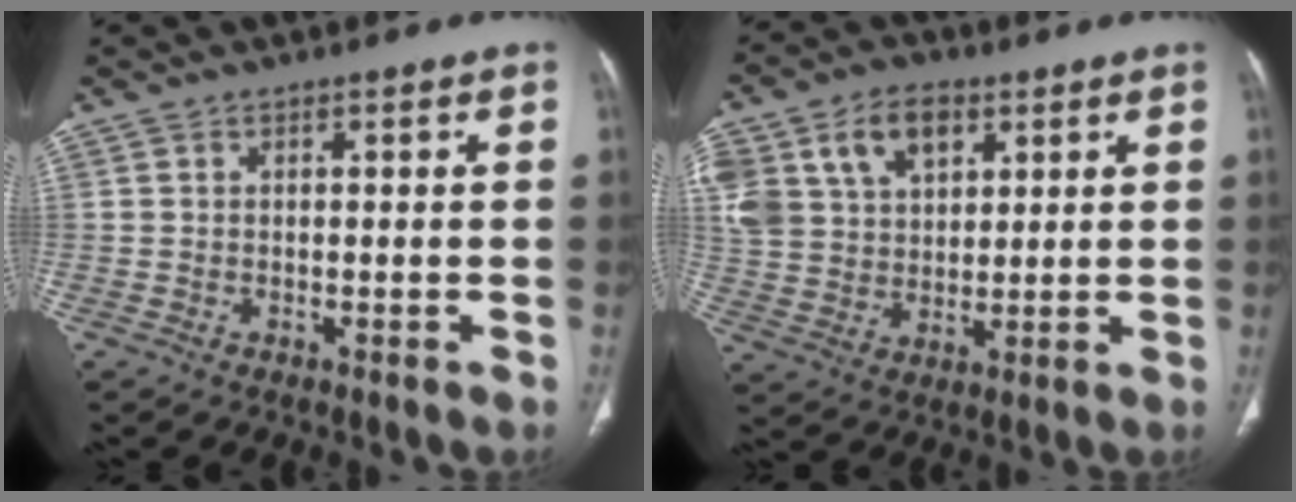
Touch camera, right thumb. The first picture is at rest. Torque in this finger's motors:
{"motor_torque": [-0.60, 1.36, 0.66, 1.24, 0.11]}